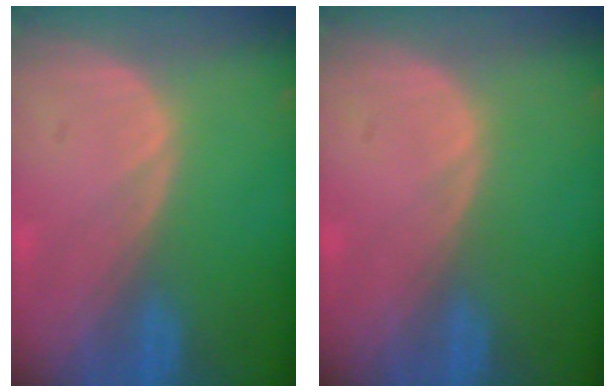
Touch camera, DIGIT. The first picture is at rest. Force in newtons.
{"total": 0.0}